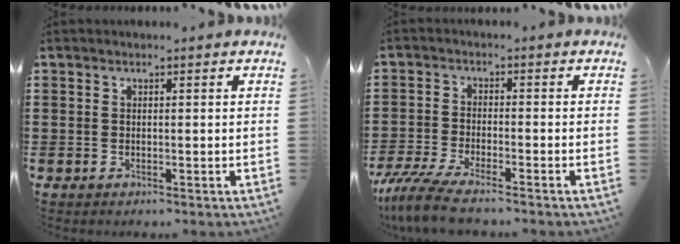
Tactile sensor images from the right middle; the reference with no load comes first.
{"total": 5.3, "force": [-4.6, 0.1, 2.7], "torque": [-0.080, -0.023, -0.094]}